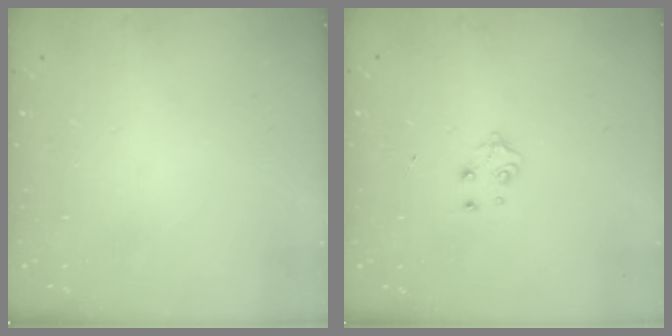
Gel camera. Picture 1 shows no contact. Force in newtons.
{"total": 4.4, "press": 4.4, "slide": 0.7}